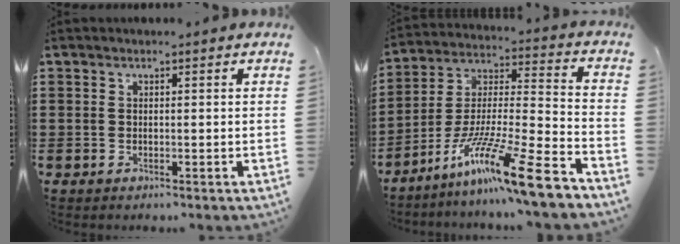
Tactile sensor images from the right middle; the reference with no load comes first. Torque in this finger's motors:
{"motor_torque": [2.14, 0.00, 0.59, 0.21]}